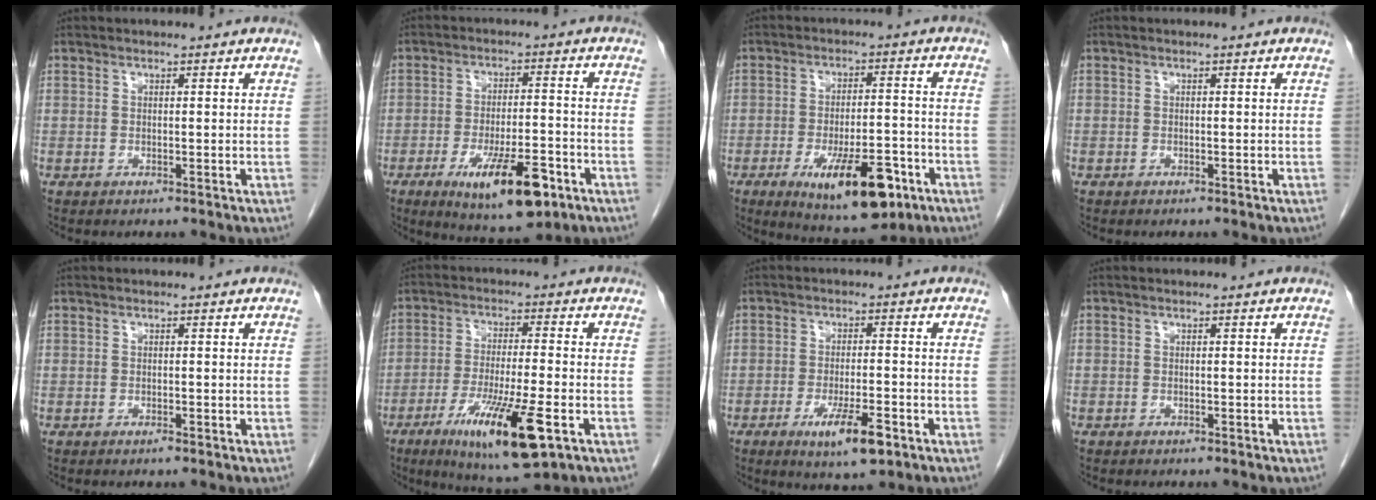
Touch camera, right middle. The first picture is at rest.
{"total": 12.6, "force": [-6.4, 3.4, 10.3], "torque": [-0.169, -0.014, -0.092]}
{"total": 13.6, "force": [-6.7, 4.3, 11.0], "torque": [-0.171, -0.011, -0.093]}
{"total": 0.0}
{"total": 0.7, "force": [-0.5, 0.2, 0.4], "torque": [-0.010, 0.000, -0.006]}
{"total": 14.2, "force": [-6.5, 1.8, 12.5], "torque": [-0.227, -0.033, -0.102]}
{"total": 7.3, "force": [-3.8, 1.6, 6.0], "torque": [-0.106, -0.011, -0.056]}
{"total": 0.5, "force": [-0.4, 0.4, 0.0], "torque": [-0.004, 0.004, -0.008]}